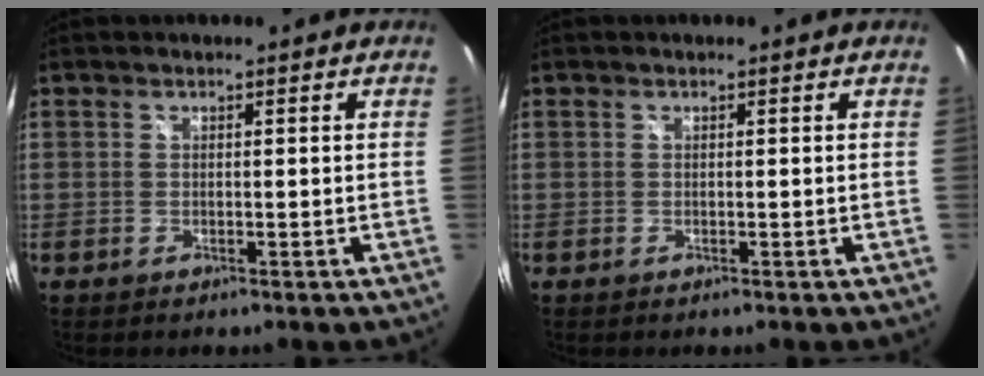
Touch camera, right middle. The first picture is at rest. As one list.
[{"total": 0.0}]